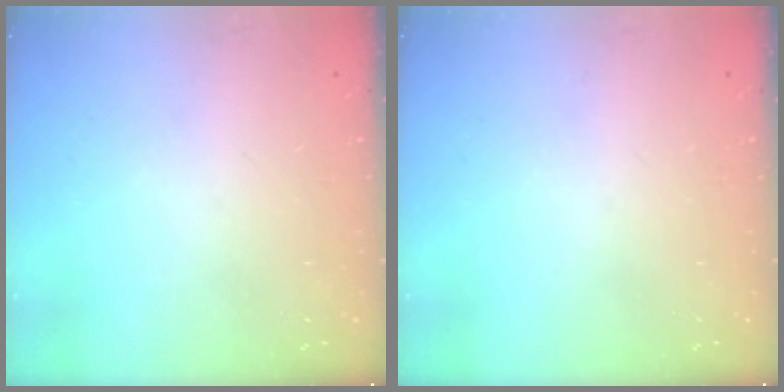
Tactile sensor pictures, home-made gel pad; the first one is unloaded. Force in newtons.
{"total": 0.0}